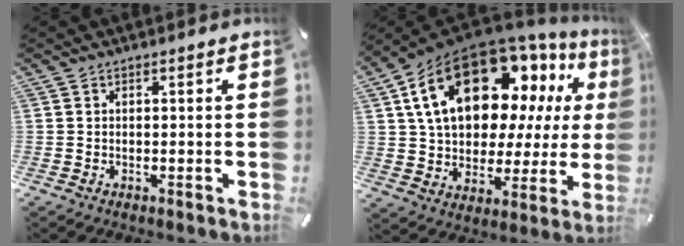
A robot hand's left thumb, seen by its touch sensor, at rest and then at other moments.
{"total": 22.7, "force": [10.3, 13.2, 15.3], "torque": [-0.267, -0.055, 0.178]}